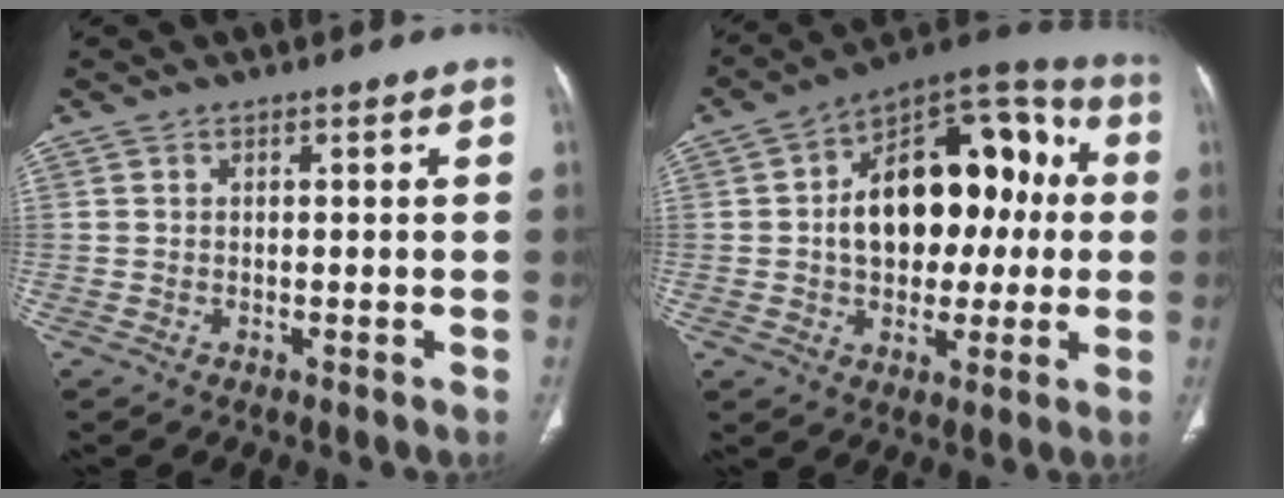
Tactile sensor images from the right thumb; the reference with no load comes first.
{"total": 21.5, "force": [1.4, 13.5, 16.6], "torque": [-0.204, 0.042, 0.021]}